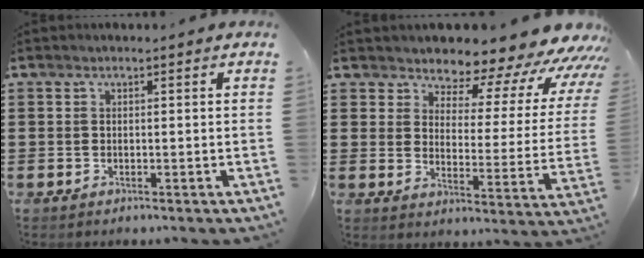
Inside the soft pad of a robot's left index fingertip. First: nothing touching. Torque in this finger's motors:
{"motor_torque": [1.76, -0.37, 1.05, 0.09]}